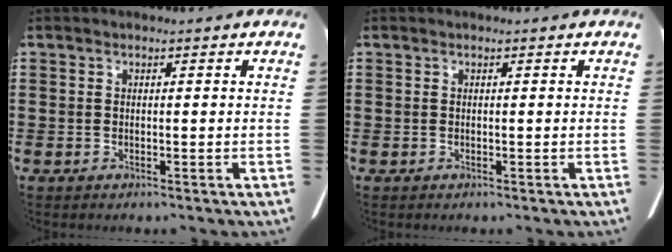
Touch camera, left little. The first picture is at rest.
{"total": 0.0}